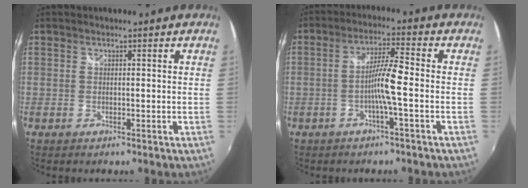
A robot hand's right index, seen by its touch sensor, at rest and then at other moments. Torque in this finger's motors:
{"motor_torque": [0.58, 1.39, 0.45, 0.09]}